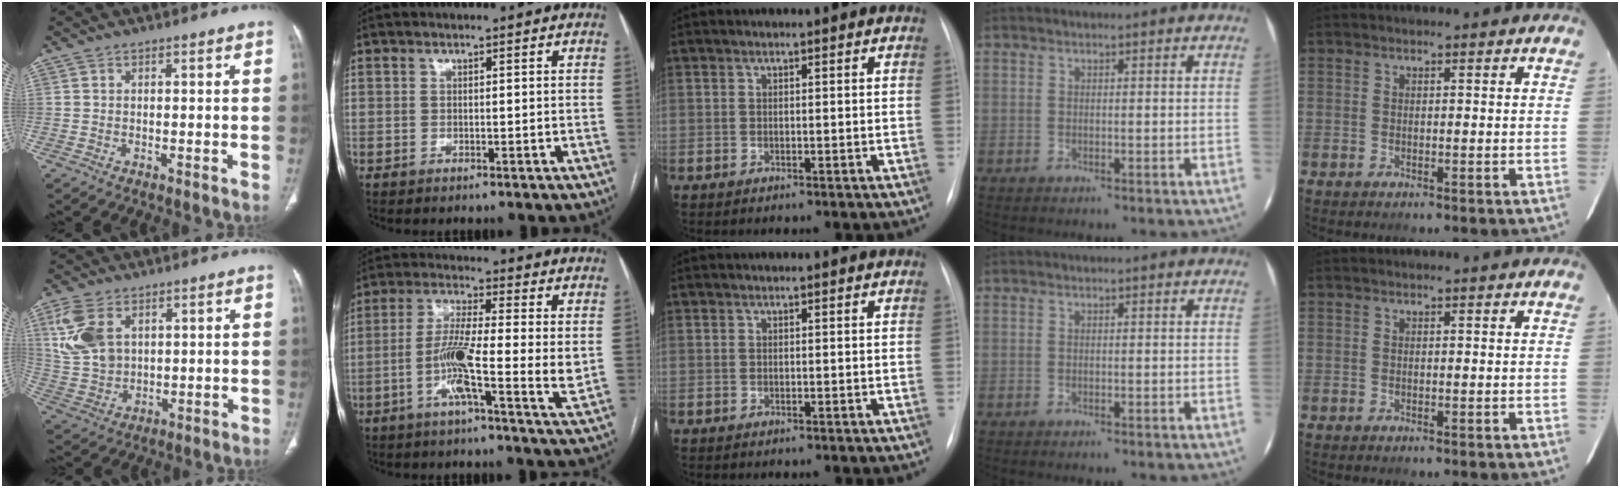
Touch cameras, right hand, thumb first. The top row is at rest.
{"thumb": {"total": 11.0, "force": [4.1, 7.1, 7.4], "torque": [-0.157, -0.006, 0.092]}, "index": {"total": 10.6, "force": [-1.2, 0.6, 10.5], "torque": [-0.188, -0.004, -0.037]}}